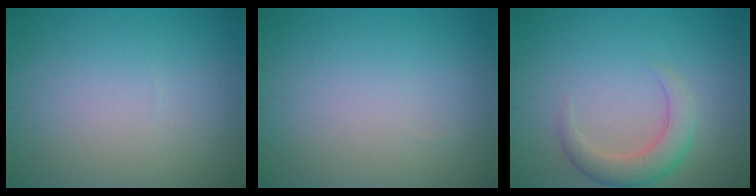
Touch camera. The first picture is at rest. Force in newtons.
{"total": 0.0}
{"total": 3.5, "press": 3.5, "slide": 0.2}